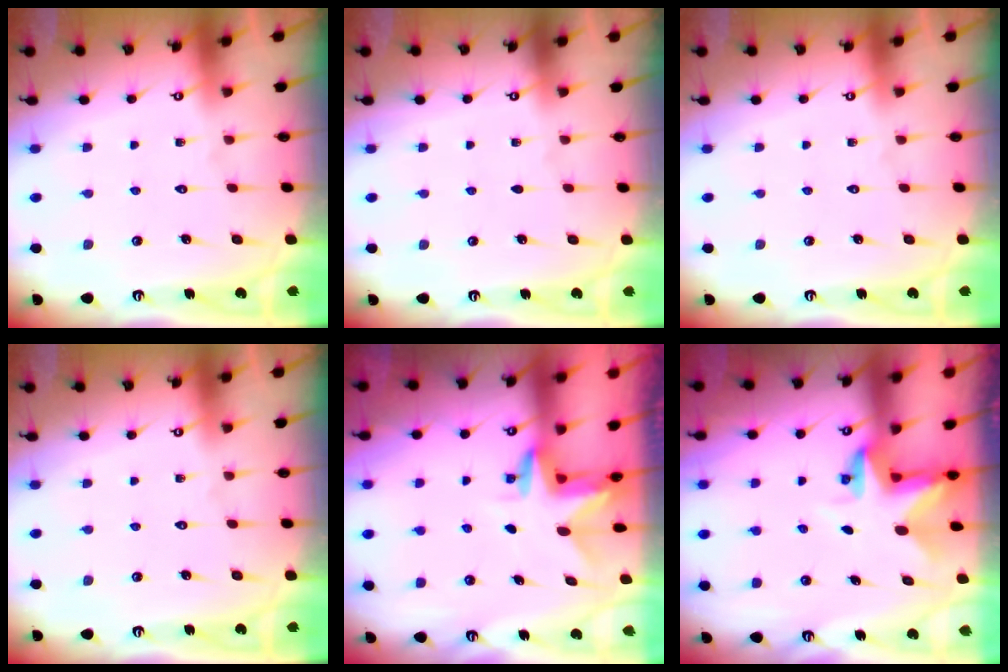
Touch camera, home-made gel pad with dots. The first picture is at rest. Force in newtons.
{"total": 0.0}
{"total": 0.0}
{"total": 0.0}
{"total": 3.1, "press": 3.1, "slide": 0.2}
{"total": 3.4, "press": 3.4, "slide": 0.2}